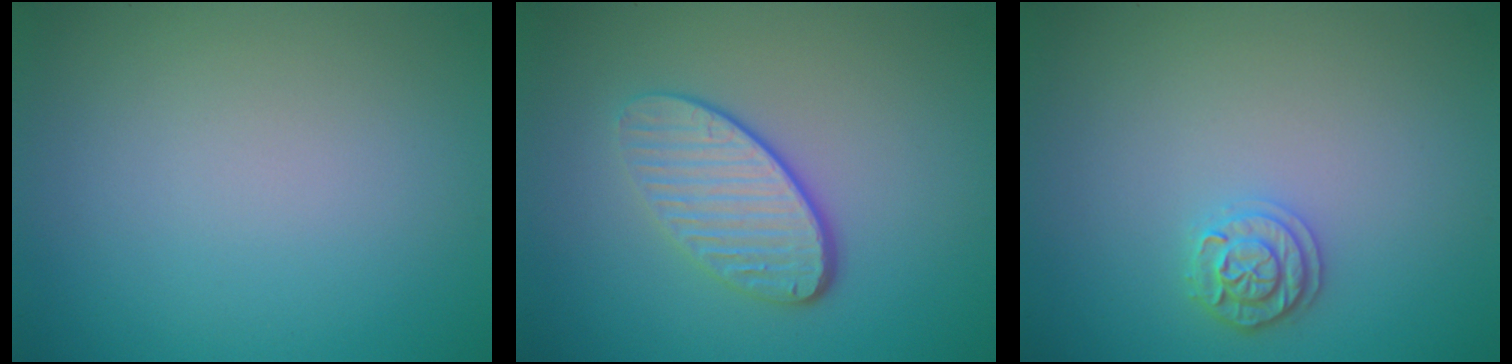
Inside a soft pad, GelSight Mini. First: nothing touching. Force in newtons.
{"total": 4.3, "press": 3.2, "slide": 2.9}
{"total": 1.9, "press": 1.9, "slide": 0.3}